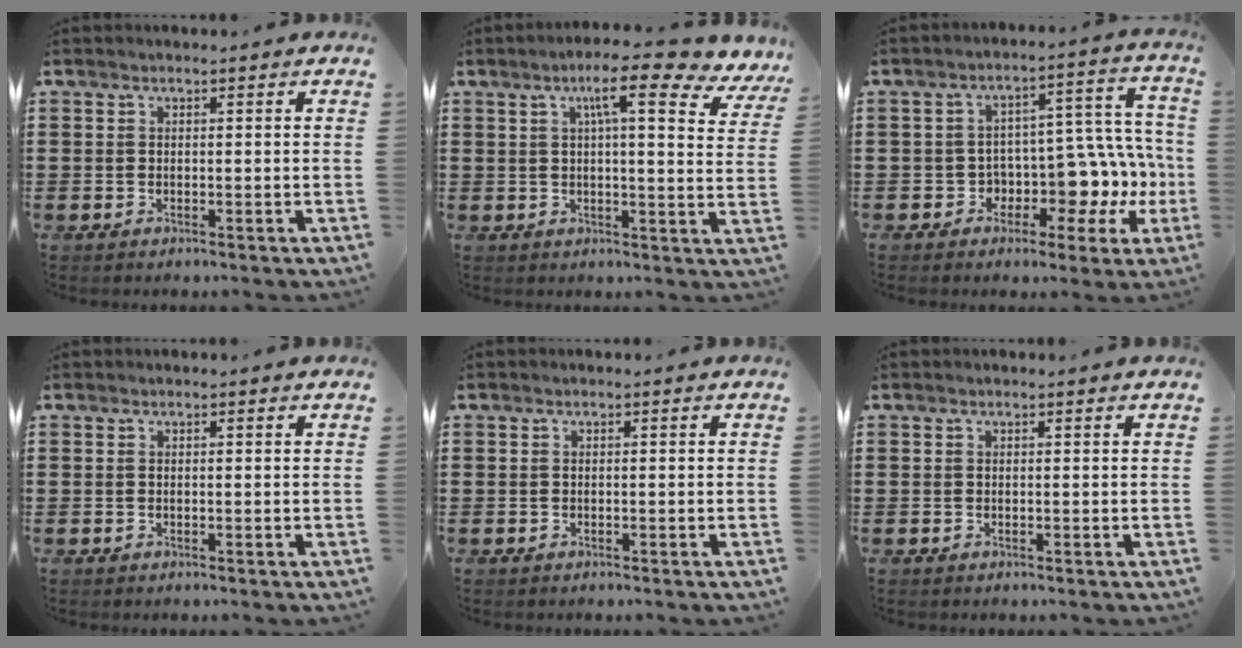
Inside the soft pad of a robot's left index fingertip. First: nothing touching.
{"total": 9.2, "force": [6.1, 0.9, 6.8], "torque": [-0.121, -0.020, 0.096]}
{"total": 7.4, "force": [-0.7, 5.7, 4.6], "torque": [-0.077, -0.028, -0.010]}
{"total": 0.0}
{"total": 0.0}
{"total": 0.0}